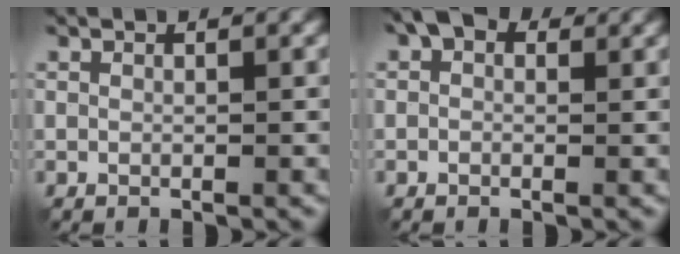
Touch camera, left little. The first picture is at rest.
{"total": 4.0, "force": [1.9, 2.6, 2.4], "torque": [-0.044, 0.012, 0.017]}